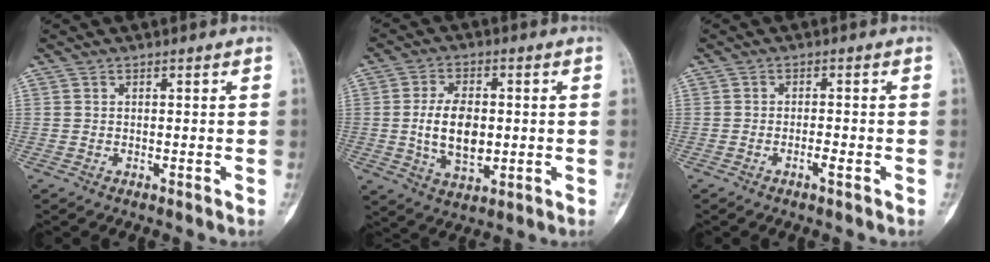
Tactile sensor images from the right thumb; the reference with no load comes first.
{"total": 10.0, "force": [-0.2, 5.8, 8.1], "torque": [-0.130, -0.006, 0.001]}
{"total": 1.9, "force": [-0.9, 0.5, 1.5], "torque": [-0.030, 0.005, -0.017]}